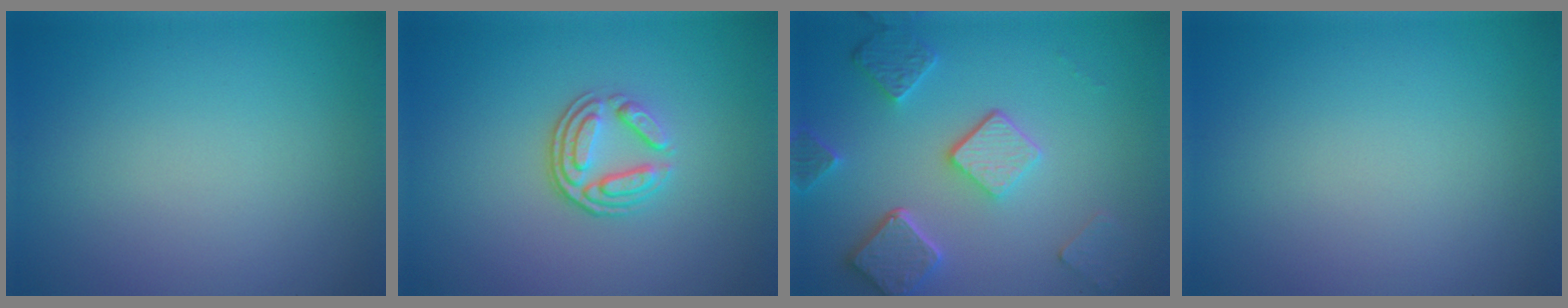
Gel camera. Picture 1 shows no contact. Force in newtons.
{"total": 3.5, "press": 2.6, "slide": 2.3}
{"total": 5.3, "press": 4.1, "slide": 3.4}
{"total": 0.0}